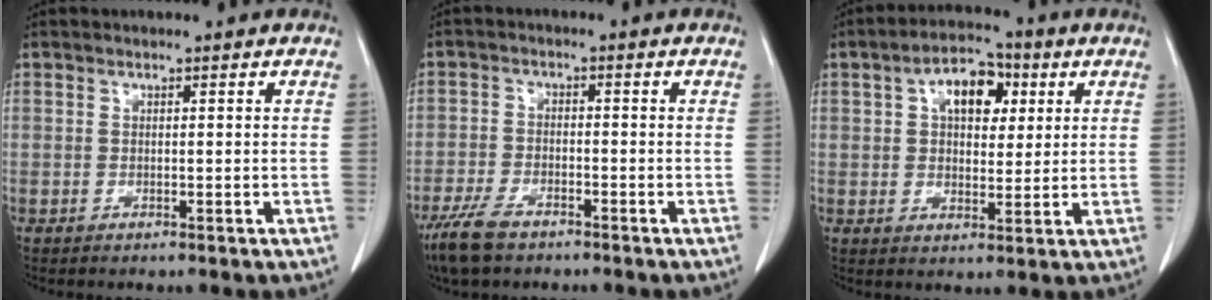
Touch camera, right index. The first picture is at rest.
{"total": 6.1, "force": [-4.4, 2.5, 3.3], "torque": [-0.075, -0.006, -0.078]}
{"total": 8.4, "force": [2.8, 4.7, 6.4], "torque": [-0.105, 0.024, 0.044]}